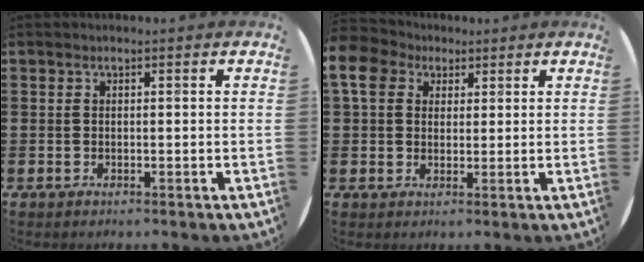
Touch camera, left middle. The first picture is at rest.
{"total": 6.0, "force": [3.3, 4.5, 2.1], "torque": [-0.053, 0.013, 0.060]}